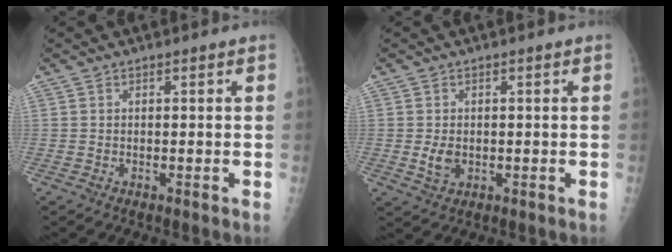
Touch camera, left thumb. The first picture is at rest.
{"total": 3.1, "force": [-0.1, 2.1, 2.3], "torque": [-0.036, -0.006, 0.002]}